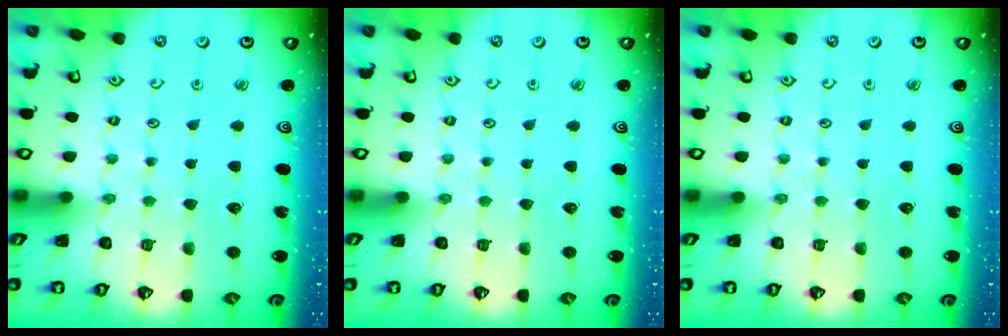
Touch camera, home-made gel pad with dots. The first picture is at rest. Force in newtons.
{"total": 0.0}
{"total": 0.0}